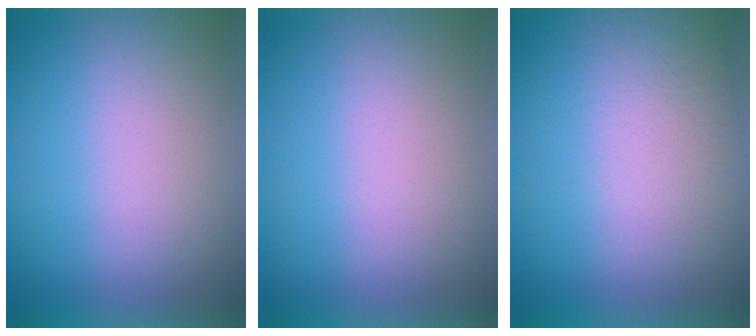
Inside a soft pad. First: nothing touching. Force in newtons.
{"total": 0.0}
{"total": 2.1}